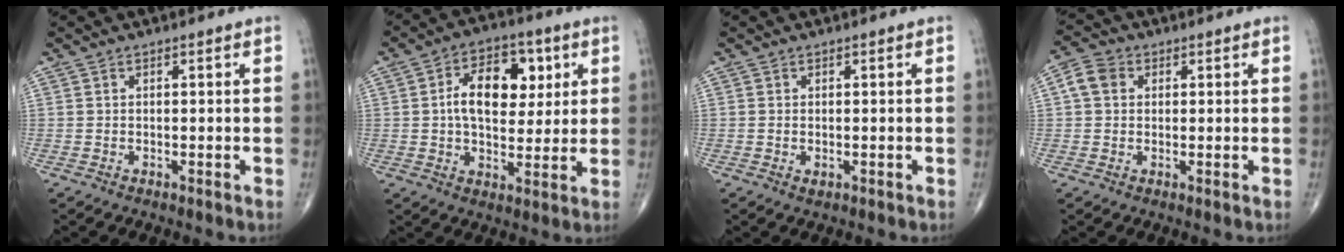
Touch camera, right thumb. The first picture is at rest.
{"total": 13.3, "force": [2.8, 8.2, 10.0], "torque": [-0.123, 0.003, 0.040]}
{"total": 0.8, "force": [-0.1, 0.5, 0.5], "torque": [-0.007, 0.000, 0.000]}
{"total": 4.6, "force": [1.0, 3.8, 2.5], "torque": [-0.042, 0.011, 0.012]}